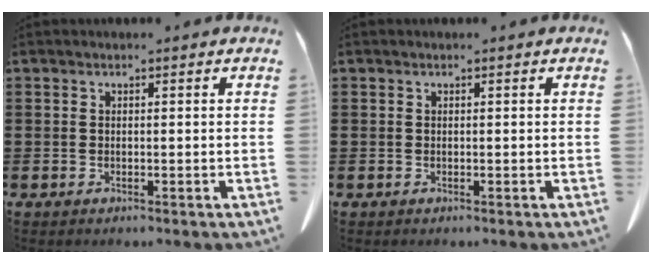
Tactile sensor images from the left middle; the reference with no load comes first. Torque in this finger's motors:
{"motor_torque": [-0.05, 0.05, 0.00, -0.01]}